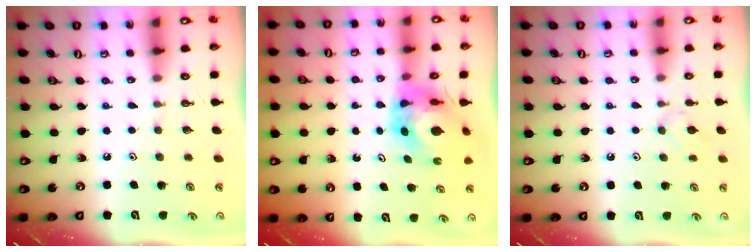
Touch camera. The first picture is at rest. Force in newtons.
{"total": 8.5, "press": 8.5, "slide": 0.7}
{"total": 2.2, "press": 2.1, "slide": 0.6}